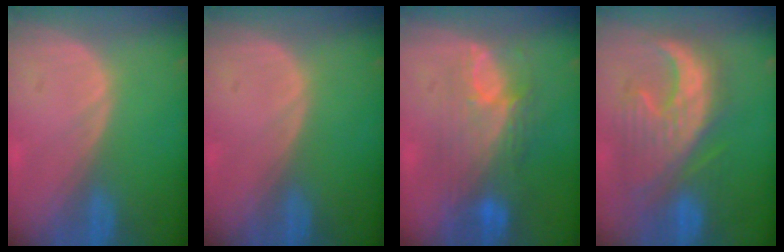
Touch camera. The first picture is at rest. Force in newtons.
{"total": 0.0}
{"total": 8.7, "press": 8.2, "slide": 2.9}
{"total": 10.8, "press": 10.5, "slide": 2.8}